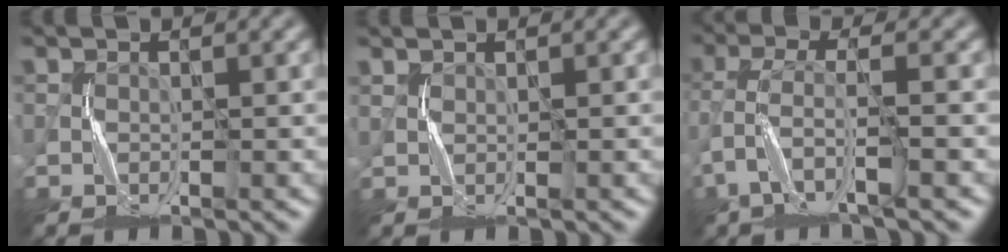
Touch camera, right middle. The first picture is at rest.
{"total": 0.9, "force": [0.8, 0.2, 0.2], "torque": [-0.007, -0.002, 0.020]}
{"total": 3.6, "force": [-1.8, 1.0, 3.0], "torque": [-0.082, 0.003, -0.040]}